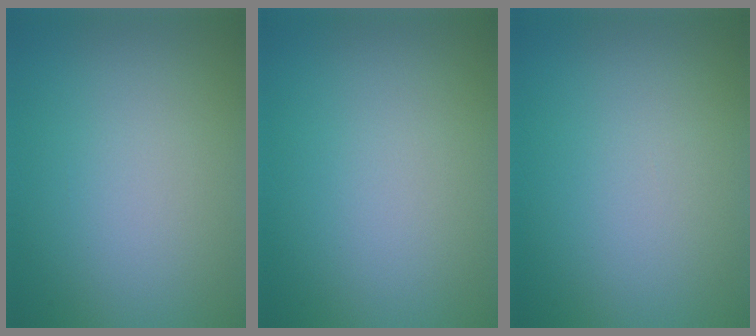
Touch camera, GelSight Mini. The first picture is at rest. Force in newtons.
{"total": 0.0}
{"total": 0.0}